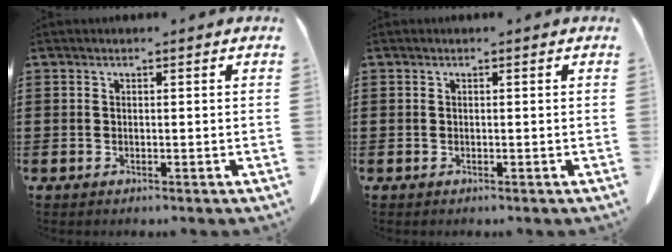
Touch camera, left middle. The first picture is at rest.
{"total": 0.0}